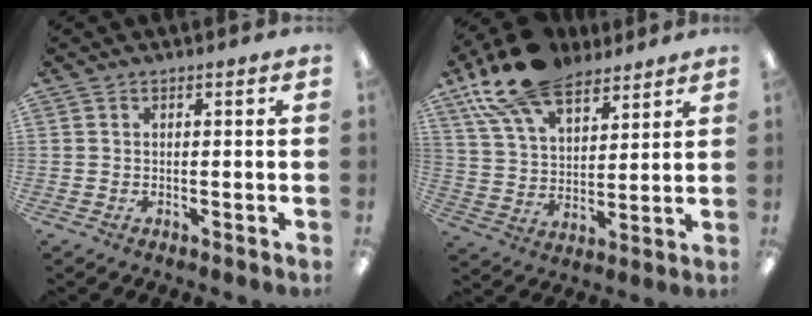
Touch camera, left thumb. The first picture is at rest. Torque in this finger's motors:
{"motor_torque": [0.41, 0.63, 1.45, -1.32, 0.40]}